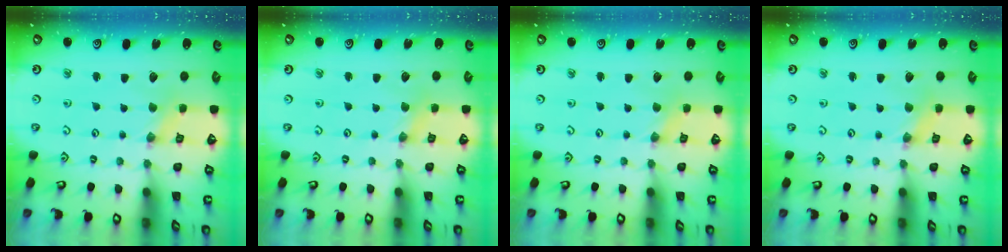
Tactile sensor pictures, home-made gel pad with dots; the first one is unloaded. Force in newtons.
{"total": 0.8, "press": 0.8, "slide": 0.2}
{"total": 0.0}
{"total": 1.1, "press": 1.1, "slide": 0.2}